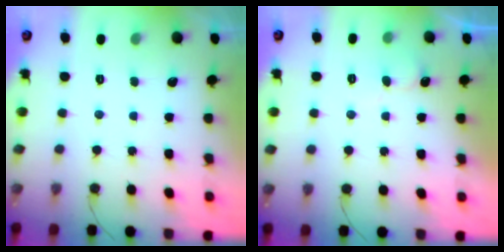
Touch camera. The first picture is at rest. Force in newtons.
{"total": 6.1, "press": 6.1, "slide": 0.4}